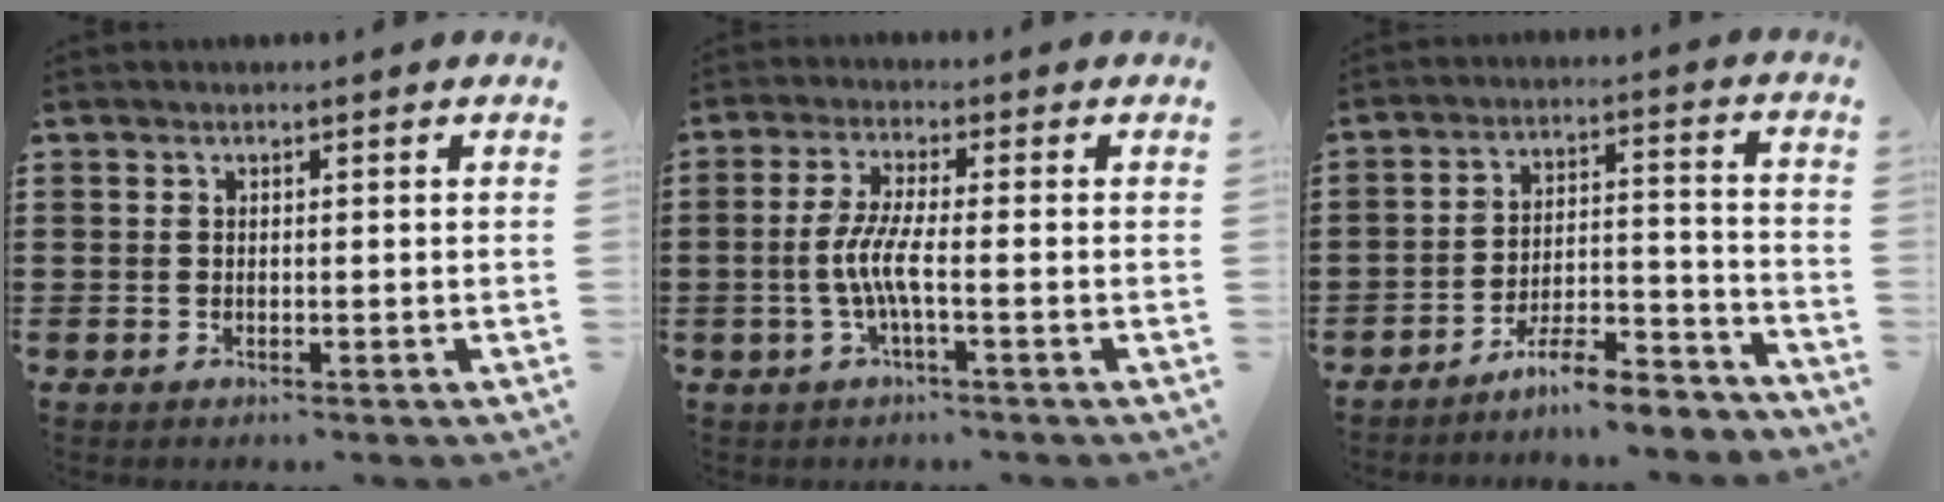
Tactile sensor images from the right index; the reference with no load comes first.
{"total": 5.3, "force": [-1.4, 0.5, 5.1], "torque": [-0.120, -0.012, -0.036]}
{"total": 7.6, "force": [-7.1, 0.6, 2.8], "torque": [-0.039, 0.014, -0.131]}